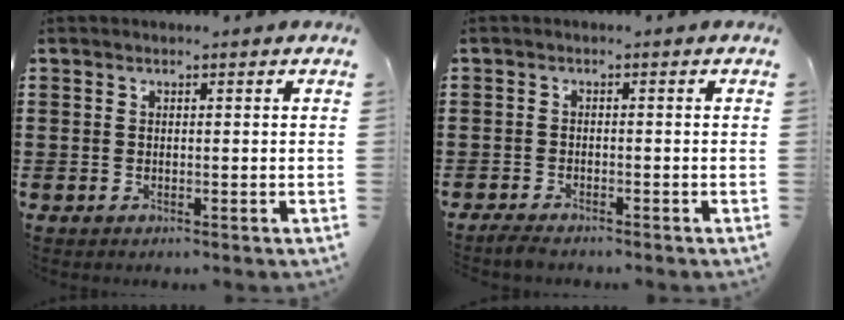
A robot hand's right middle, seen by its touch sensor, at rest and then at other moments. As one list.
[{"total": 1.6, "force": [-1.5, 0.2, 0.5], "torque": [-0.018, -0.001, -0.032]}]